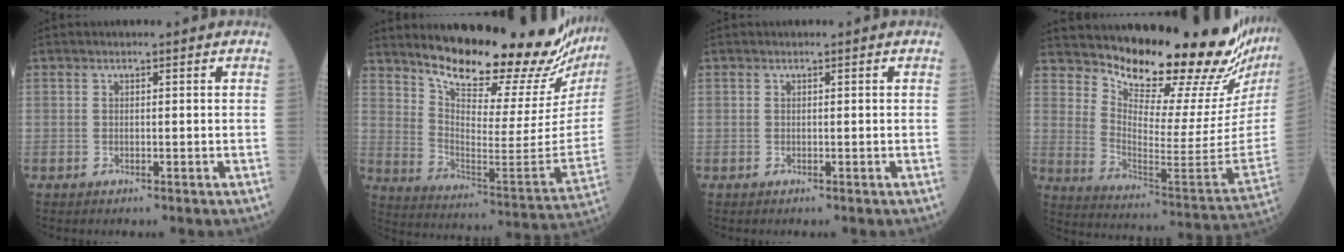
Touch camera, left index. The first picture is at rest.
{"total": 27.8, "force": [24.9, 4.1, 11.7], "torque": [-0.186, -0.115, 0.333]}
{"total": 0.0}
{"total": 24.7, "force": [22.2, 1.4, 10.9], "torque": [-0.179, -0.136, 0.302]}